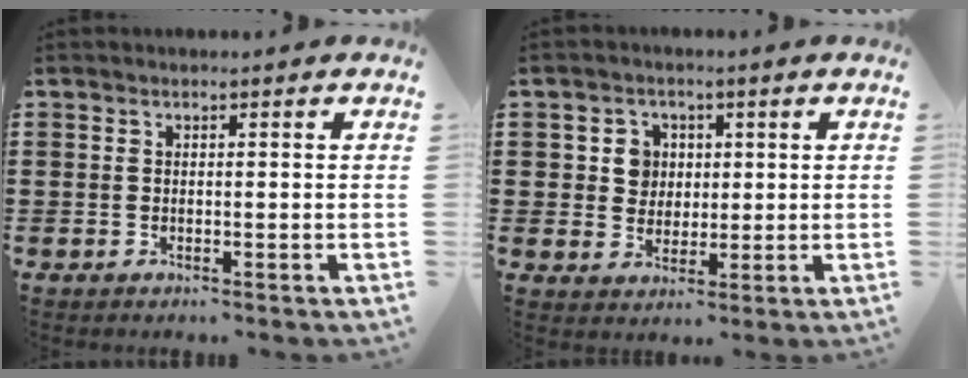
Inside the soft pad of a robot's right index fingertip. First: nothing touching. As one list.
[{"total": 4.3, "force": [0.9, 4.0, 1.4], "torque": [-0.045, 0.013, 0.013]}]